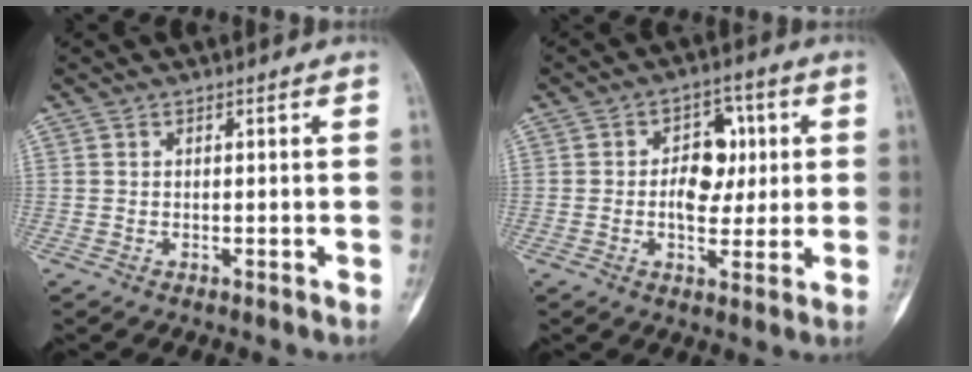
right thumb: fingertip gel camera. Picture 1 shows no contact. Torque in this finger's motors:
{"motor_torque": [-0.10, 1.33, 0.10, -0.41, 0.08]}